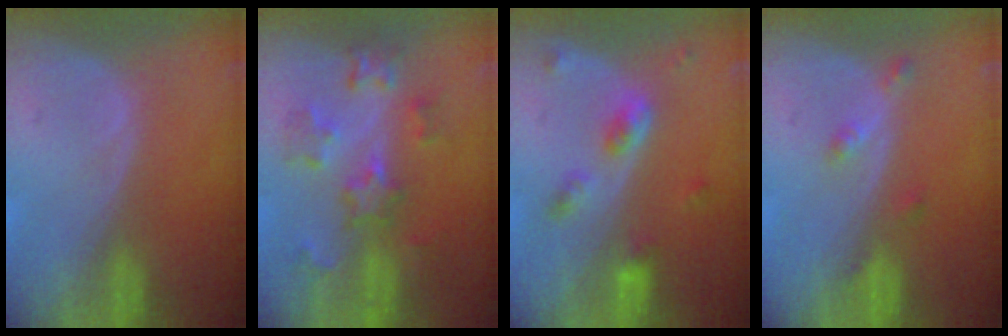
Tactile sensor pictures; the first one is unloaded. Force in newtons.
{"total": 6.9, "press": 6.9, "slide": 0.2}
{"total": 4.6, "press": 4.4, "slide": 1.4}
{"total": 2.4, "press": 2.0, "slide": 1.3}